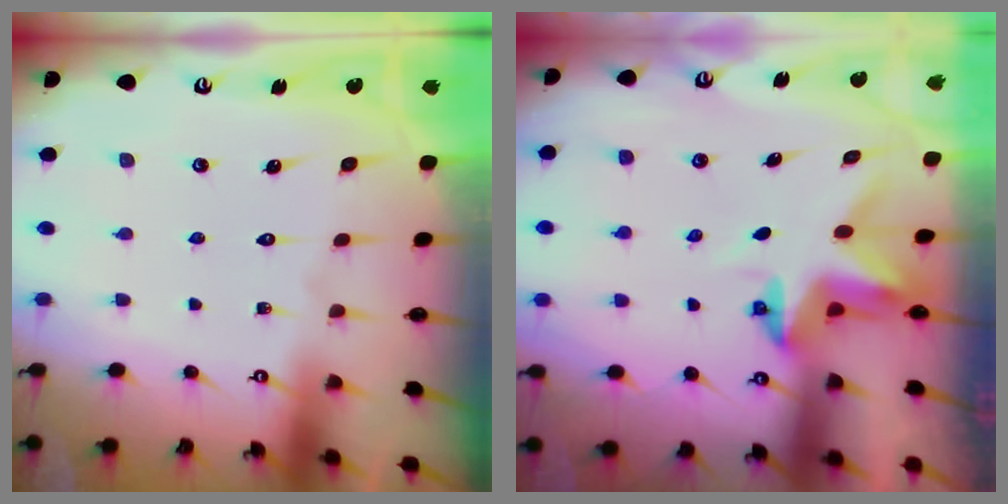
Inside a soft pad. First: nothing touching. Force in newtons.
{"total": 3.3, "press": 3.3, "slide": 0.2}